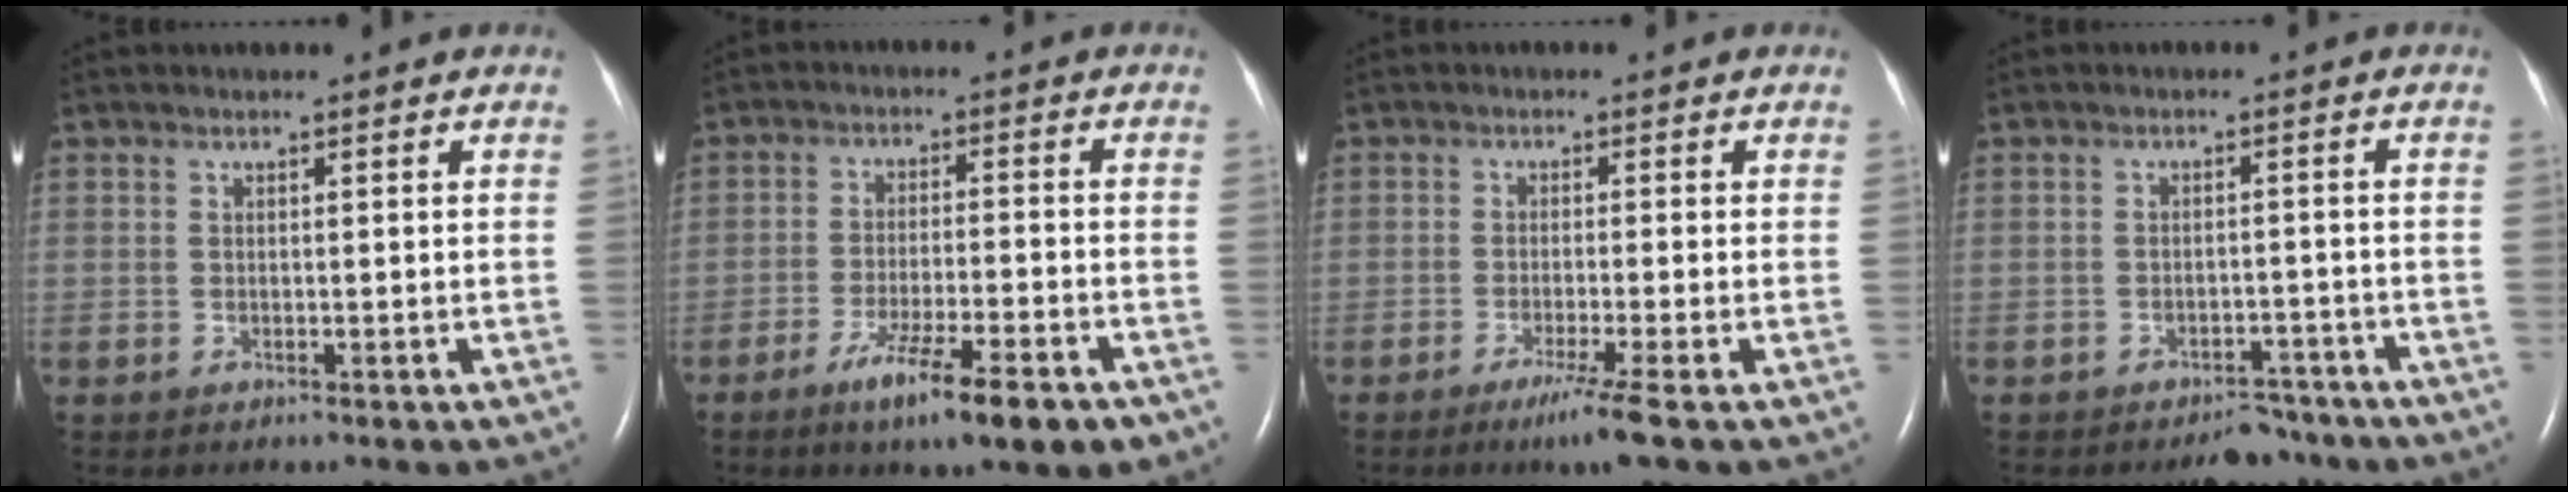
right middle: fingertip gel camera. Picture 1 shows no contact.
{"total": 10.6, "force": [-6.4, 0.8, 8.4], "torque": [-0.140, -0.022, -0.100]}
{"total": 4.4, "force": [-2.7, -1.2, 3.3], "torque": [-0.061, -0.016, -0.053]}
{"total": 4.2, "force": [-3.7, 1.9, 0.6], "torque": [-0.006, 0.011, -0.049]}